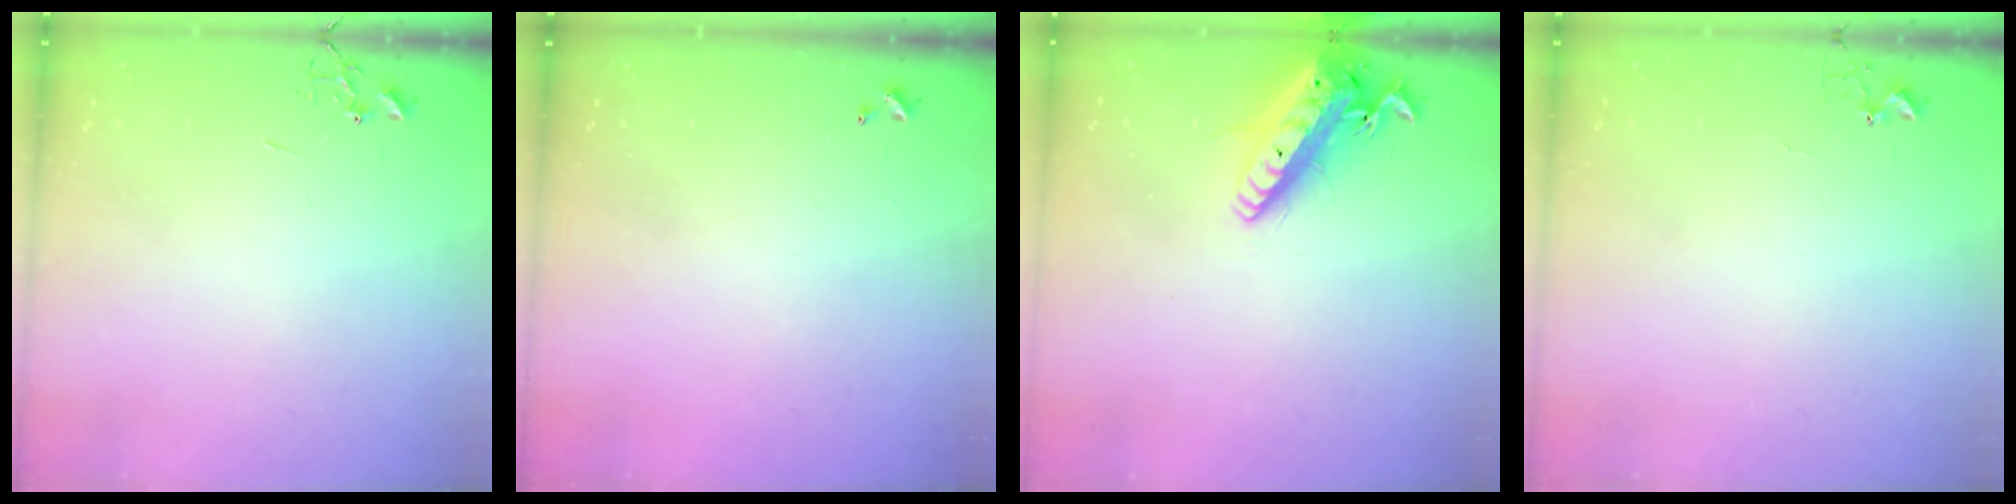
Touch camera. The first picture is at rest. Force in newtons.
{"total": 0.0}
{"total": 16.9, "press": 16.6, "slide": 3.2}
{"total": 3.7, "press": 3.6, "slide": 0.5}